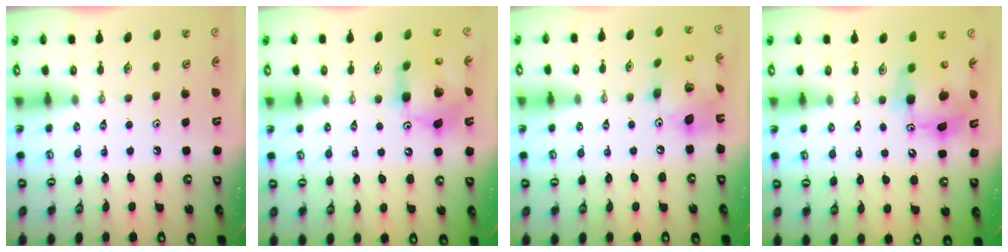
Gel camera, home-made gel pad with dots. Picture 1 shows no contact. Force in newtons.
{"total": 12.4, "press": 12.3, "slide": 1.2}
{"total": 15.8, "press": 15.8, "slide": 1.5}
{"total": 10.1, "press": 10.0, "slide": 0.9}